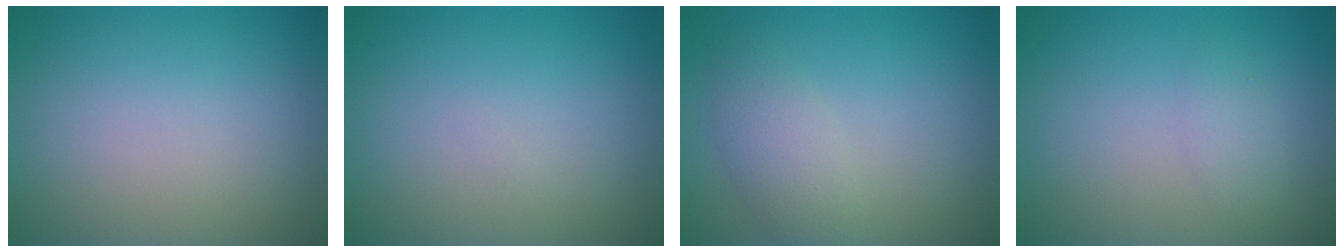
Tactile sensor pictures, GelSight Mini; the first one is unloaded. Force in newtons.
{"total": 0.0}
{"total": 2.7, "press": 2.7, "slide": 0.1}
{"total": 1.3, "press": 1.3, "slide": 0.0}